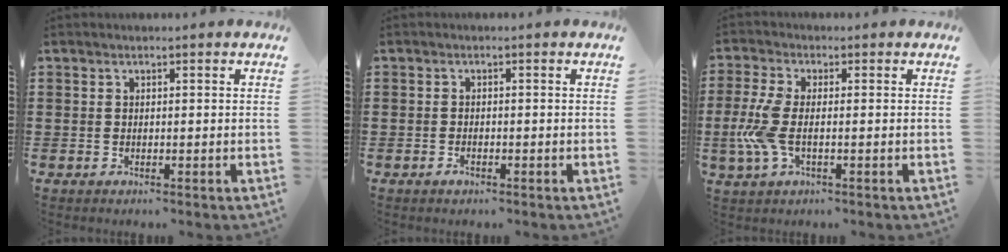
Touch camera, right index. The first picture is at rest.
{"total": 0.9, "force": [-0.7, 0.4, 0.4], "torque": [-0.008, -0.003, -0.013]}
{"total": 6.3, "force": [-1.2, 2.7, 5.6], "torque": [-0.146, -0.011, -0.032]}